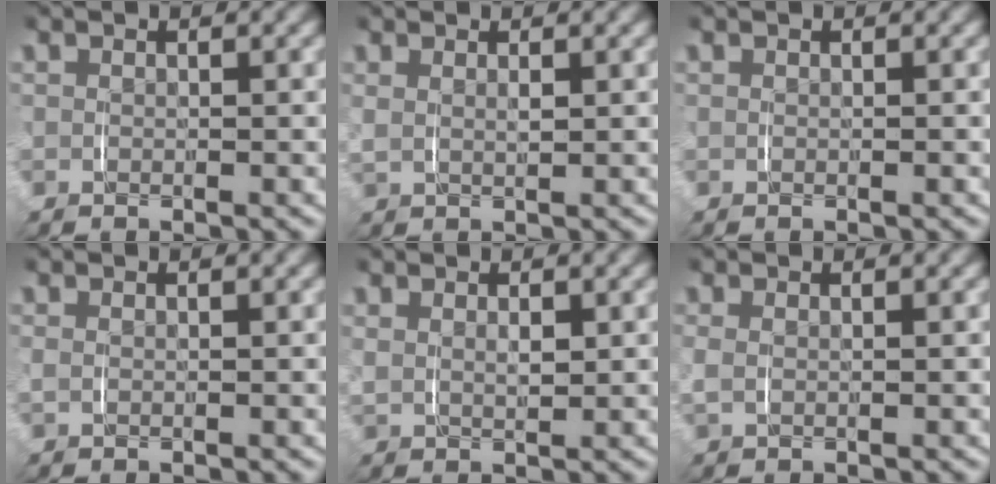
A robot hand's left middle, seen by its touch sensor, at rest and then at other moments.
{"total": 1.4, "force": [0.7, 0.7, 0.9], "torque": [-0.024, -0.002, 0.016]}
{"total": 0.0}
{"total": 0.6, "force": [0.2, 0.4, 0.4], "torque": [-0.015, 0.000, 0.003]}
{"total": 1.6, "force": [0.9, 0.8, 1.0], "torque": [-0.023, -0.005, 0.020]}
{"total": 1.4, "force": [0.2, 1.0, 0.9], "torque": [-0.034, -0.001, 0.004]}